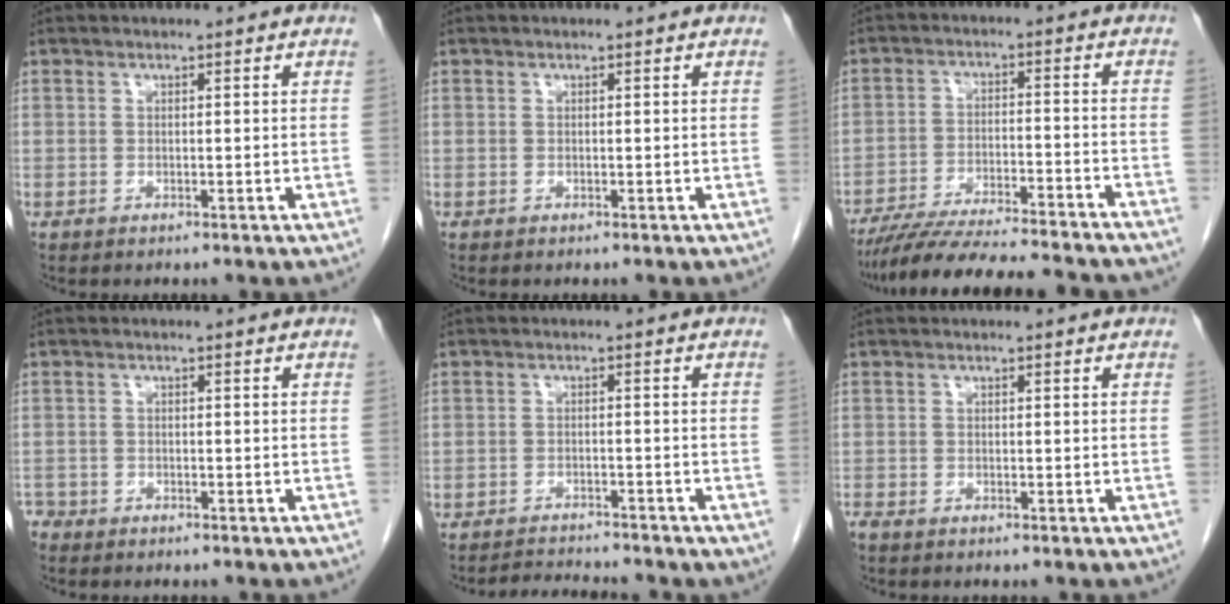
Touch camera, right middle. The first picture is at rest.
{"total": 0.0}
{"total": 19.3, "force": [-17.3, 1.2, 8.5], "torque": [-0.131, -0.027, -0.256]}
{"total": 2.6, "force": [-2.4, 1.1, 0.3], "torque": [-0.005, 0.000, -0.042]}
{"total": 5.0, "force": [-4.9, 0.3, 1.1], "torque": [-0.021, -0.008, -0.073]}
{"total": 1.0, "force": [-0.9, 0.2, 0.4], "torque": [-0.013, -0.004, -0.016]}